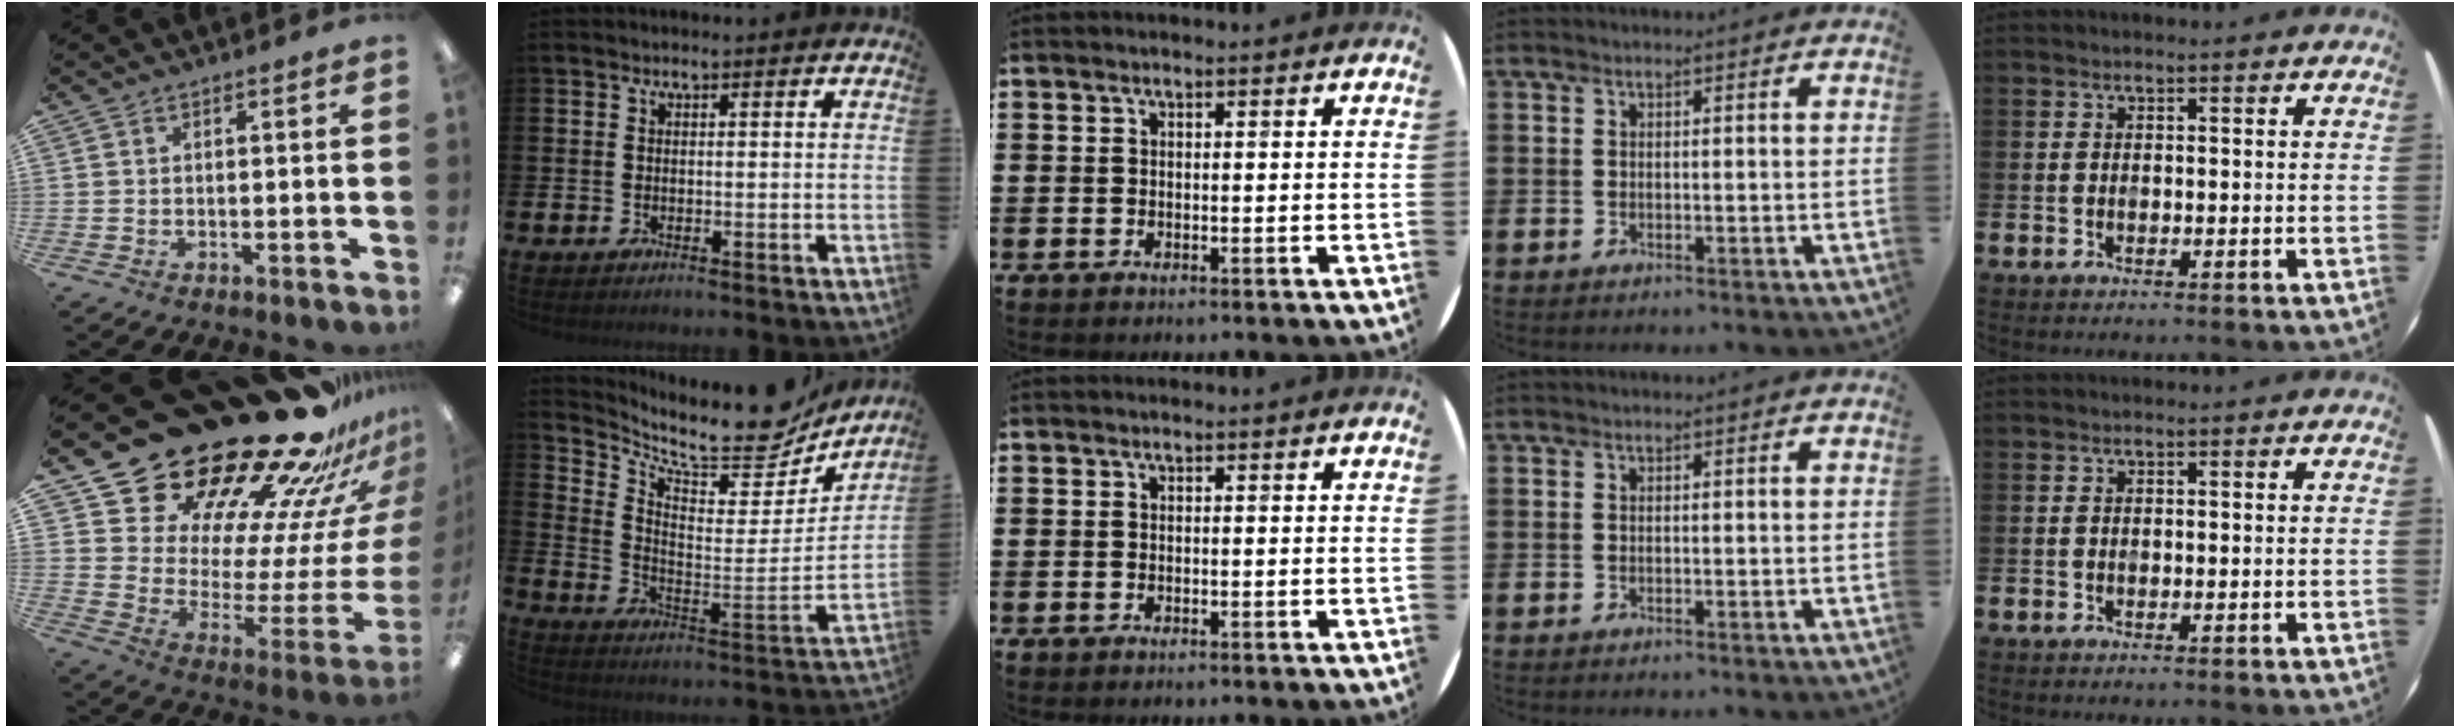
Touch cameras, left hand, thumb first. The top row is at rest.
{"thumb": {"total": 29.4, "force": [25.2, 10.4, 11.1], "torque": [-0.138, -0.224, 0.459]}, "index": {"total": 9.8, "force": [8.4, 3.4, 3.8], "torque": [-0.071, -0.076, 0.137]}}